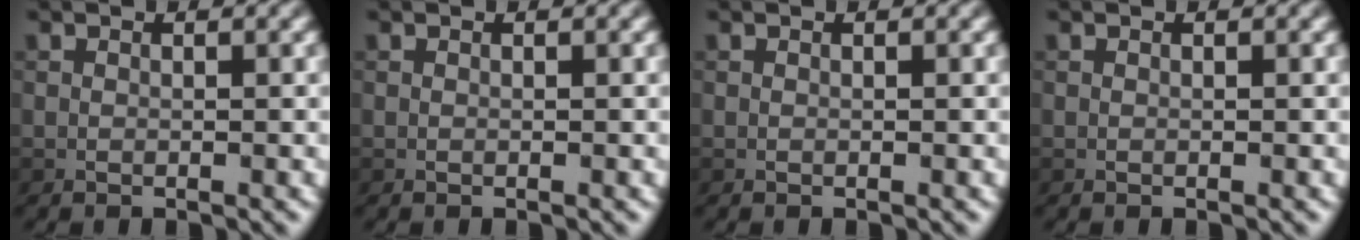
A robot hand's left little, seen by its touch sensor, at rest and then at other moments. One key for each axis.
{"total": 0.0}
{"total": 0.0}
{"total": 0.0}